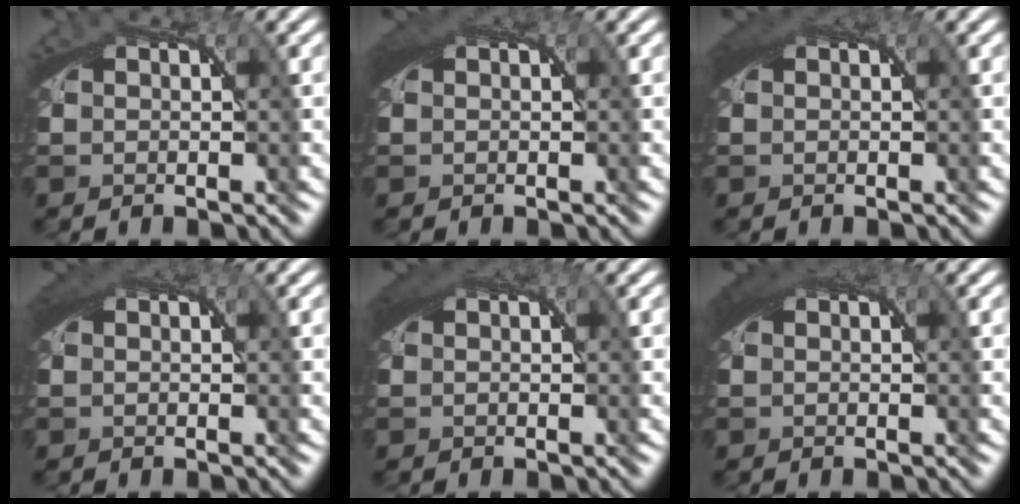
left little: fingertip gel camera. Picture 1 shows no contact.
{"total": 1.7, "force": [0.6, 0.9, 1.3], "torque": [-0.026, -0.002, 0.009]}
{"total": 2.0, "force": [0.7, 1.0, 1.6], "torque": [-0.031, -0.001, 0.012]}
{"total": 1.7, "force": [0.7, 0.9, 1.3], "torque": [-0.025, -0.001, 0.011]}
{"total": 1.9, "force": [0.7, 1.0, 1.5], "torque": [-0.030, -0.002, 0.012]}
{"total": 2.5, "force": [0.9, 1.2, 2.0], "torque": [-0.038, -0.001, 0.016]}